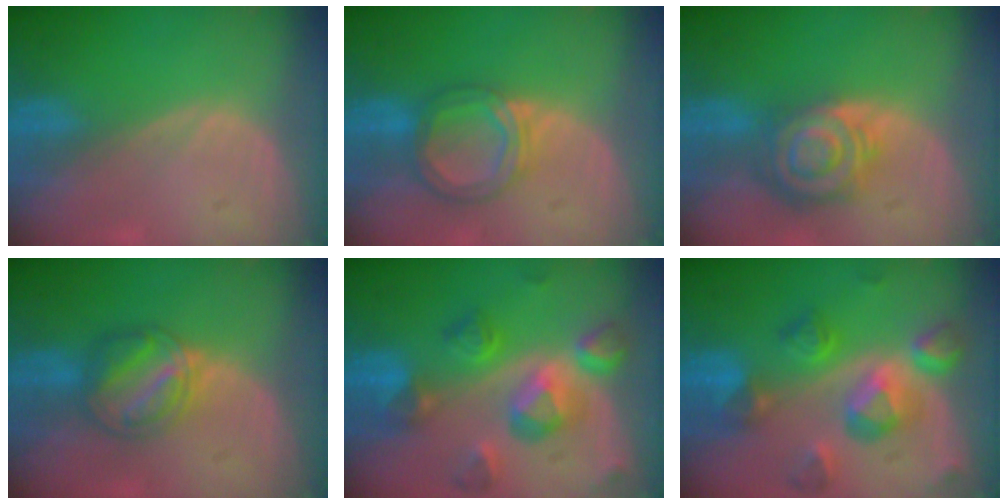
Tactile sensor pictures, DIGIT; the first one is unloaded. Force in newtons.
{"total": 6.2, "press": 5.8, "slide": 2.4}
{"total": 8.5, "press": 7.4, "slide": 4.3}
{"total": 6.4, "press": 6.2, "slide": 1.7}
{"total": 10.4, "press": 9.3, "slide": 4.7}
{"total": 10.4, "press": 9.3, "slide": 4.7}